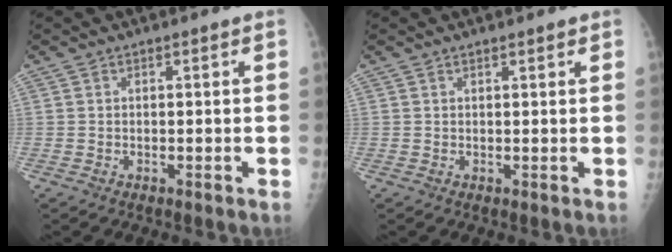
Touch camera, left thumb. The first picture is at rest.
{"total": 1.0, "force": [0.8, 0.2, 0.6], "torque": [-0.007, -0.003, 0.011]}